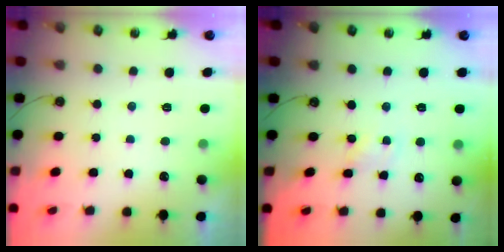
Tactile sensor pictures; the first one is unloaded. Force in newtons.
{"total": 0.6, "press": 0.6, "slide": 0.1}